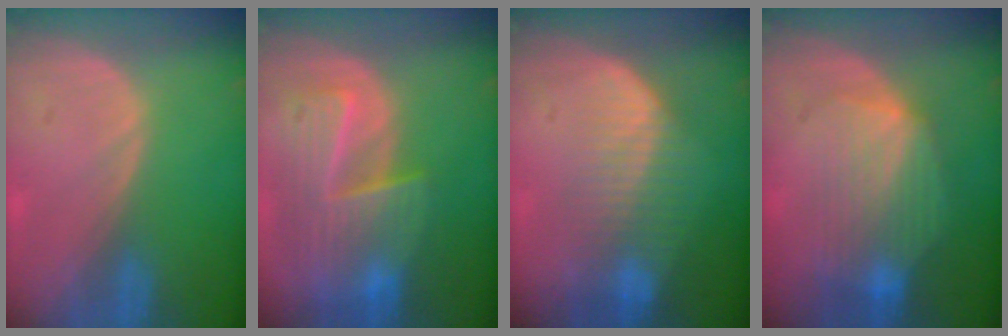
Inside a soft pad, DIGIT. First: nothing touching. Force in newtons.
{"total": 9.9, "press": 8.6, "slide": 5.0}
{"total": 7.6, "press": 6.7, "slide": 3.5}
{"total": 8.5, "press": 7.9, "slide": 3.0}